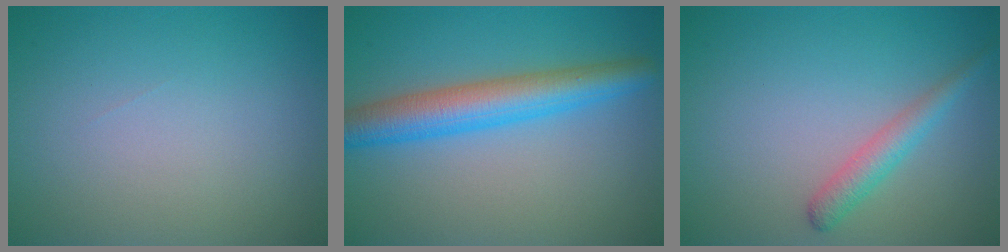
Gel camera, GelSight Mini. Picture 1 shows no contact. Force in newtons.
{"total": 5.7, "press": 5.7, "slide": 0.2}
{"total": 2.2, "press": 2.2, "slide": 0.1}